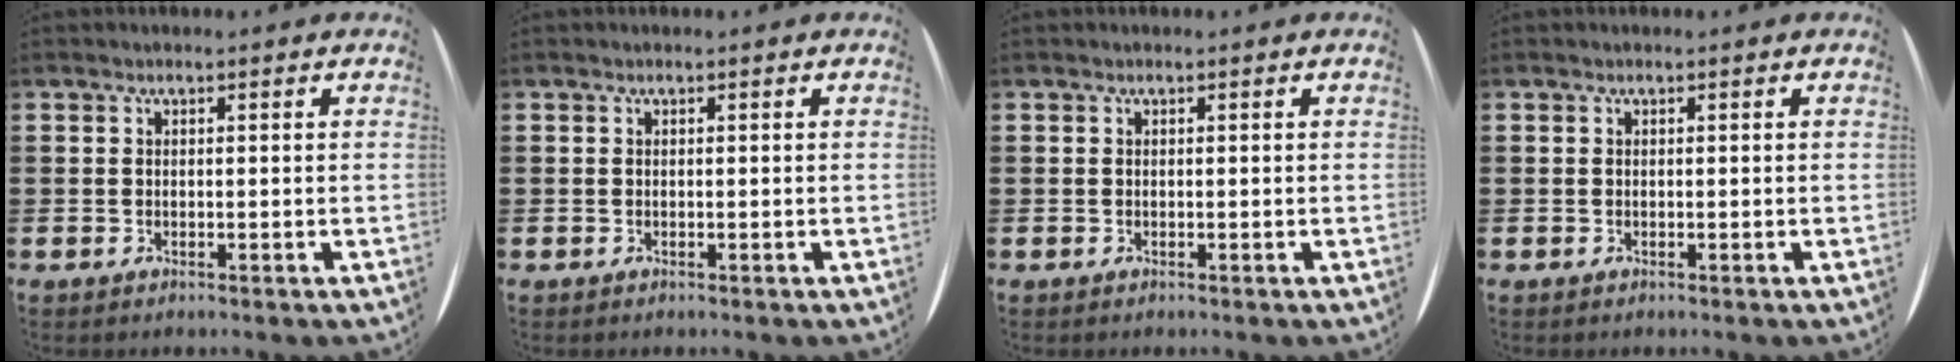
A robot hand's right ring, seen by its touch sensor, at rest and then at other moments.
{"total": 0.0}
{"total": 0.0}
{"total": 0.0}